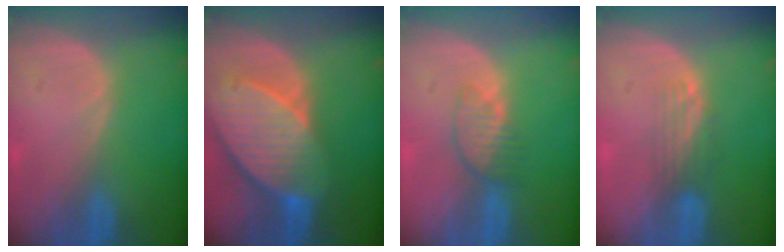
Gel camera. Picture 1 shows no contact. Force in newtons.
{"total": 10.7, "press": 9.4, "slide": 5.1}
{"total": 3.8, "press": 3.3, "slide": 1.8}
{"total": 3.3, "press": 2.8, "slide": 1.8}